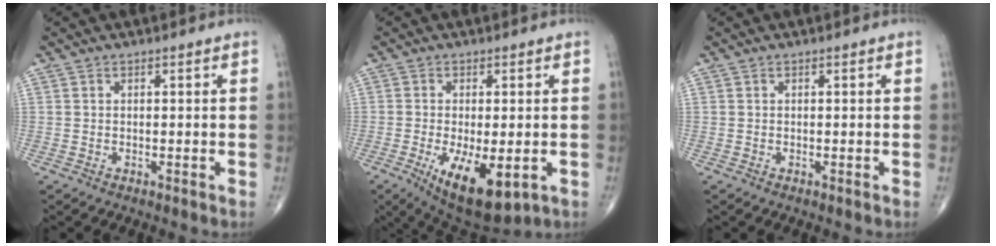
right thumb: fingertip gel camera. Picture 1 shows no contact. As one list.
[{"total": 12.6, "force": [-4.3, 5.2, 10.7], "torque": [-0.167, -0.019, -0.053]}, {"total": 0.0}]